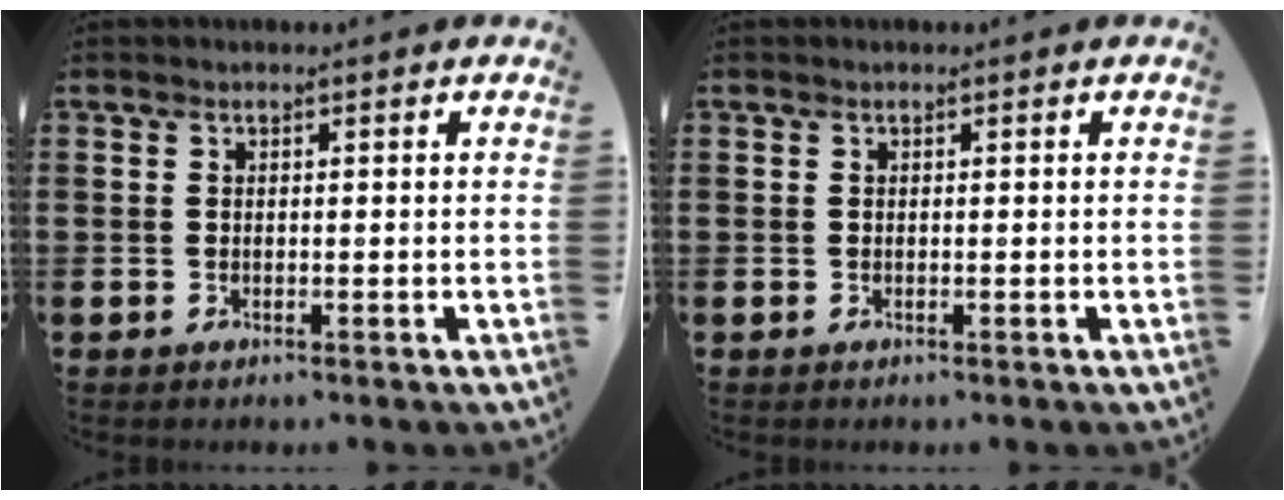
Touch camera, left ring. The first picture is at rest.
{"total": 0.0}